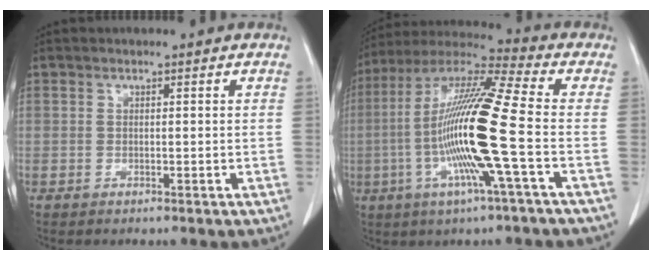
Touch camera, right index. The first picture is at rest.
{"total": 17.5, "force": [-3.3, -0.6, 17.2], "torque": [-0.341, -0.006, -0.077]}